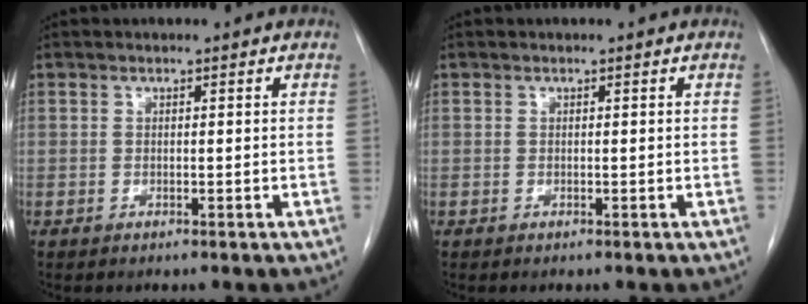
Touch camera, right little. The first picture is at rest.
{"total": 0.0}